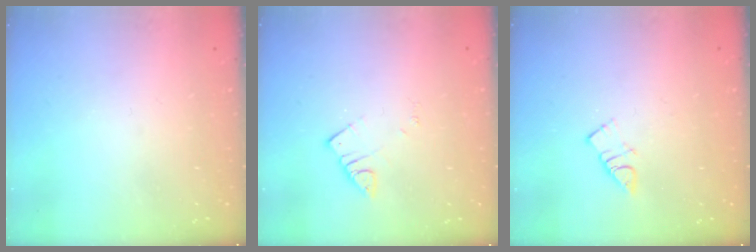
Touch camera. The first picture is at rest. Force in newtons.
{"total": 2.6, "press": 2.6, "slide": 0.1}
{"total": 4.0, "press": 4.0, "slide": 0.4}